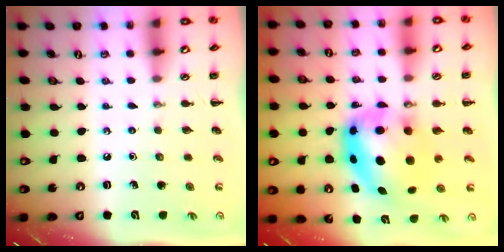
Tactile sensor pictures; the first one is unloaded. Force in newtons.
{"total": 9.0, "press": 8.7, "slide": 2.3}